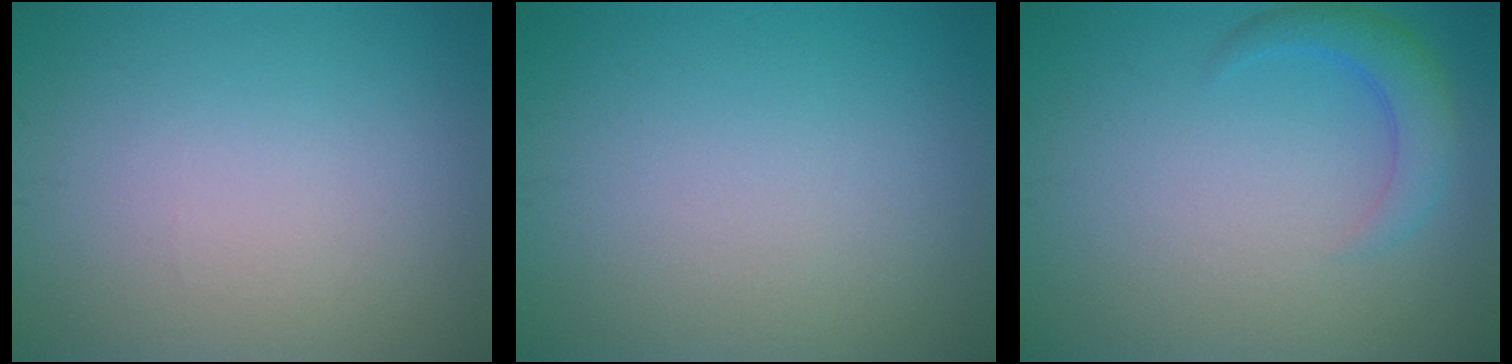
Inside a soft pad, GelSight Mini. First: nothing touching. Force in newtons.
{"total": 0.0}
{"total": 2.7, "press": 2.6, "slide": 0.3}